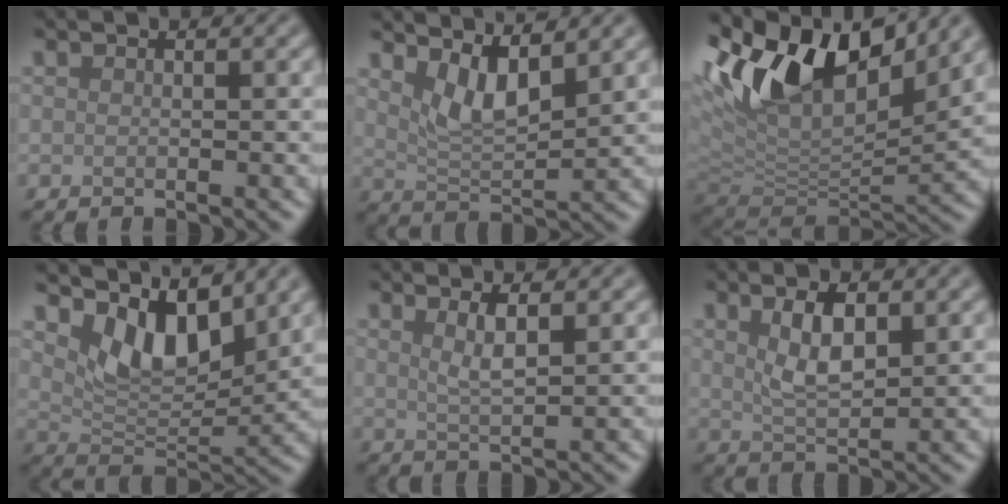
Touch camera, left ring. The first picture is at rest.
{"total": 4.1, "force": [2.5, 1.2, 3.0], "torque": [-0.059, -0.012, 0.049]}
{"total": 12.6, "force": [6.1, 6.1, 9.2], "torque": [-0.174, 0.024, 0.111]}
{"total": 5.7, "force": [3.7, 2.5, 3.5], "torque": [-0.071, -0.015, 0.061]}
{"total": 2.5, "force": [1.1, 0.6, 2.1], "torque": [-0.031, -0.003, 0.019]}
{"total": 3.8, "force": [1.5, 1.5, 3.1], "torque": [-0.066, 0.001, 0.029]}